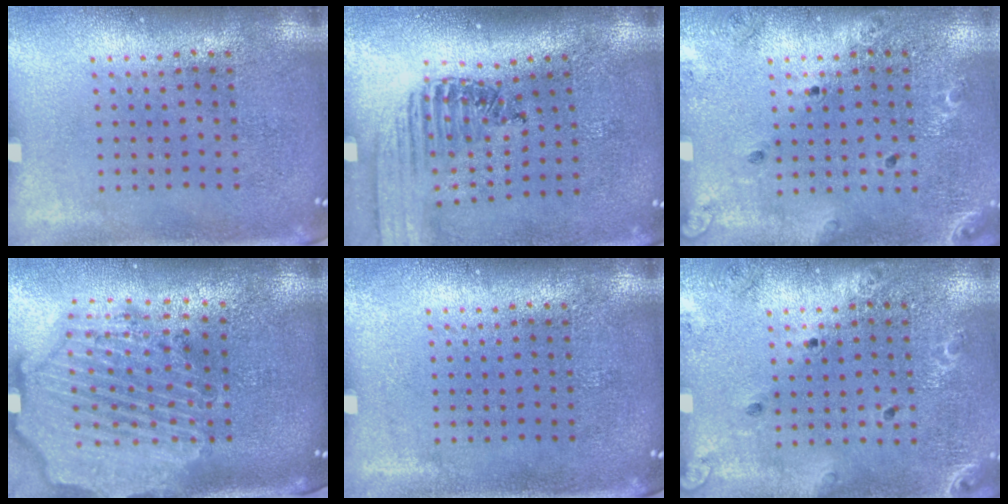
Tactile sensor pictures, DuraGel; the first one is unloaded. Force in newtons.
{"total": 1.4, "press": 1.4, "slide": 0.1}
{"total": 1.4, "press": 1.4, "slide": 0.1}
{"total": 3.5, "press": 2.9, "slide": 1.9}
{"total": 0.0}
{"total": 1.4, "press": 1.4, "slide": 0.1}